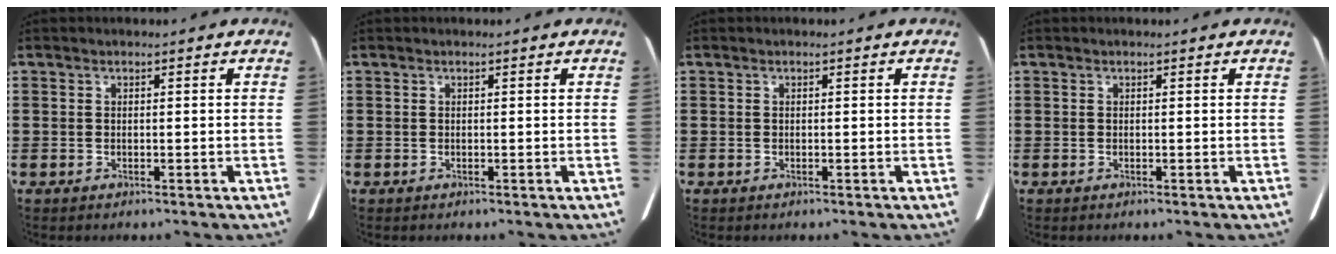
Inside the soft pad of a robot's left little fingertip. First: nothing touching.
{"total": 0.0}
{"total": 0.0}
{"total": 0.0}